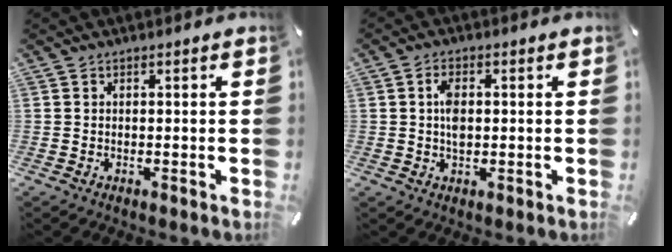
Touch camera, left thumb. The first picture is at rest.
{"total": 4.1, "force": [0.3, 2.4, 3.3], "torque": [-0.060, 0.003, 0.003]}